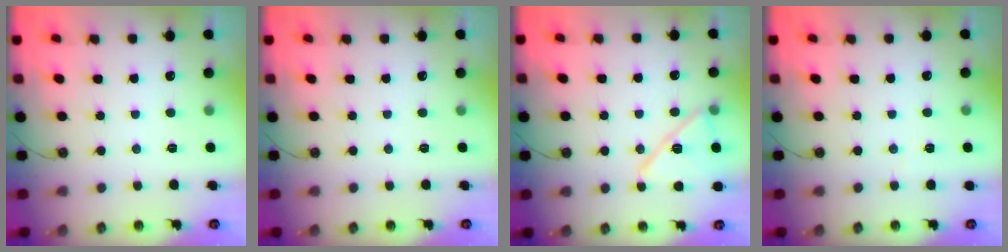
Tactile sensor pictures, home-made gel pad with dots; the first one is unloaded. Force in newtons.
{"total": 0.0}
{"total": 13.1, "press": 13.1, "slide": 0.8}
{"total": 1.6, "press": 1.4, "slide": 0.6}